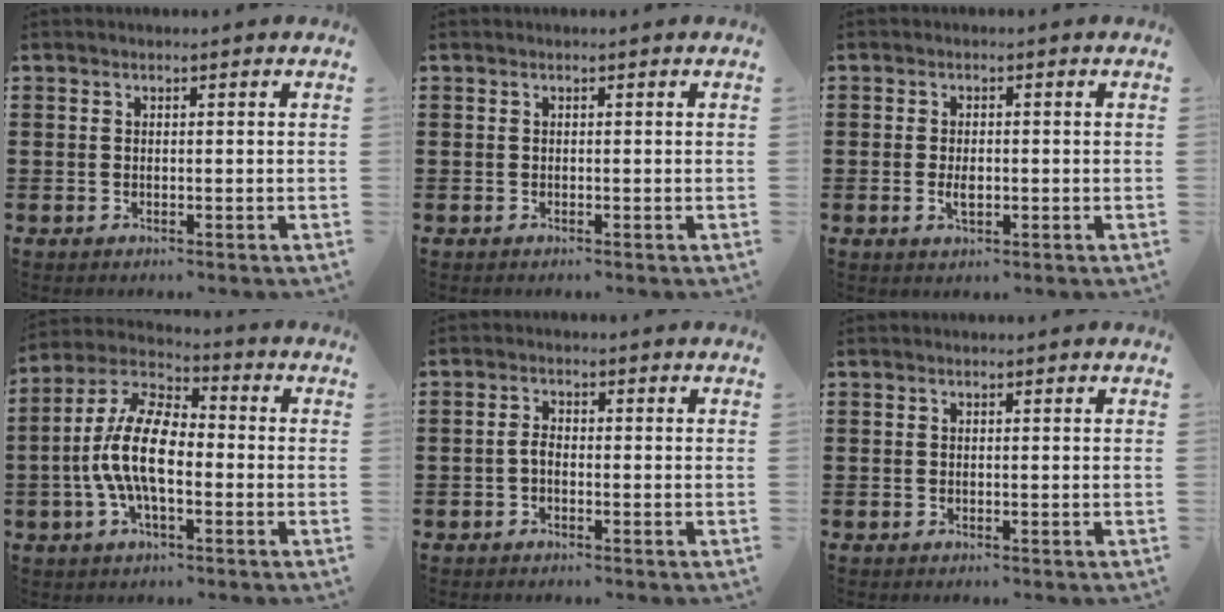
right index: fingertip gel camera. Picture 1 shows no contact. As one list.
[{"total": 0.0}, {"total": 2.4, "force": [-0.4, 1.1, 2.1], "torque": [-0.040, 0.000, -0.007]}, {"total": 11.5, "force": [-1.8, 5.1, 10.1], "torque": [-0.238, -0.005, -0.042]}, {"total": 1.8, "force": [-0.7, 0.9, 1.5], "torque": [-0.037, 0.000, -0.016]}, {"total": 0.0}]